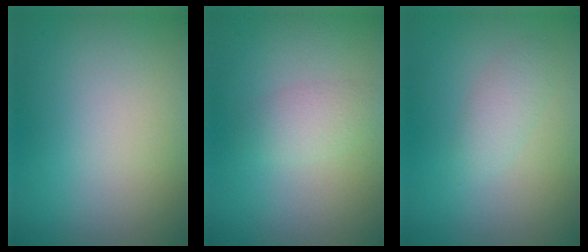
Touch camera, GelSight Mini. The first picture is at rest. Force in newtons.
{"total": 2.3, "press": 2.3, "slide": 0.0}
{"total": 1.7, "press": 1.7, "slide": 0.0}